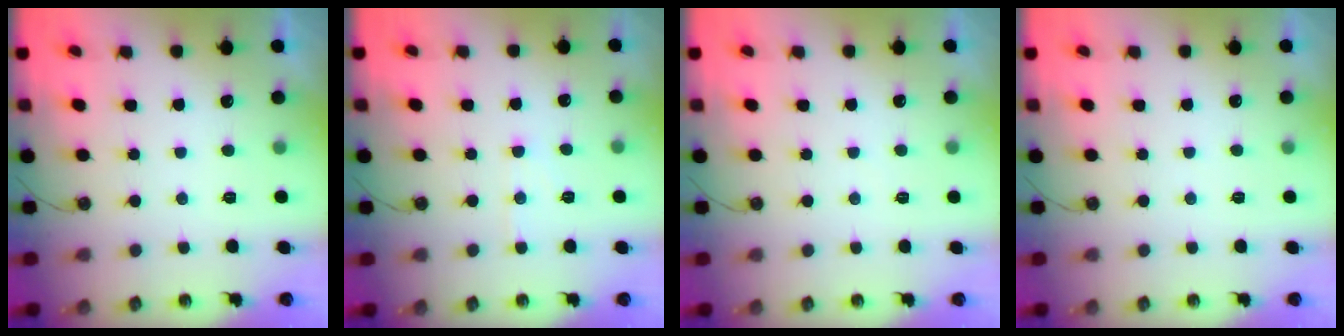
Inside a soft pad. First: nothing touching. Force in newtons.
{"total": 5.2, "press": 5.1, "slide": 0.8}
{"total": 3.6, "press": 3.6, "slide": 0.4}
{"total": 2.3, "press": 2.3, "slide": 0.4}